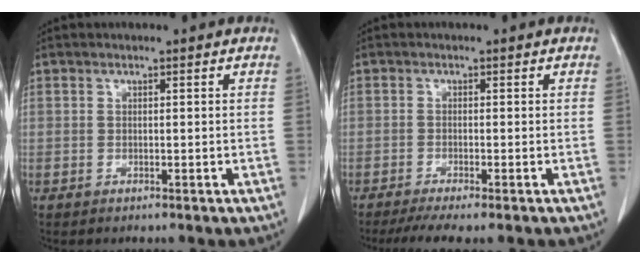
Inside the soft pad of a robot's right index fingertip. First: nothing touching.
{"total": 5.5, "force": [-4.4, 0.4, 3.3], "torque": [-0.046, -0.010, -0.069]}